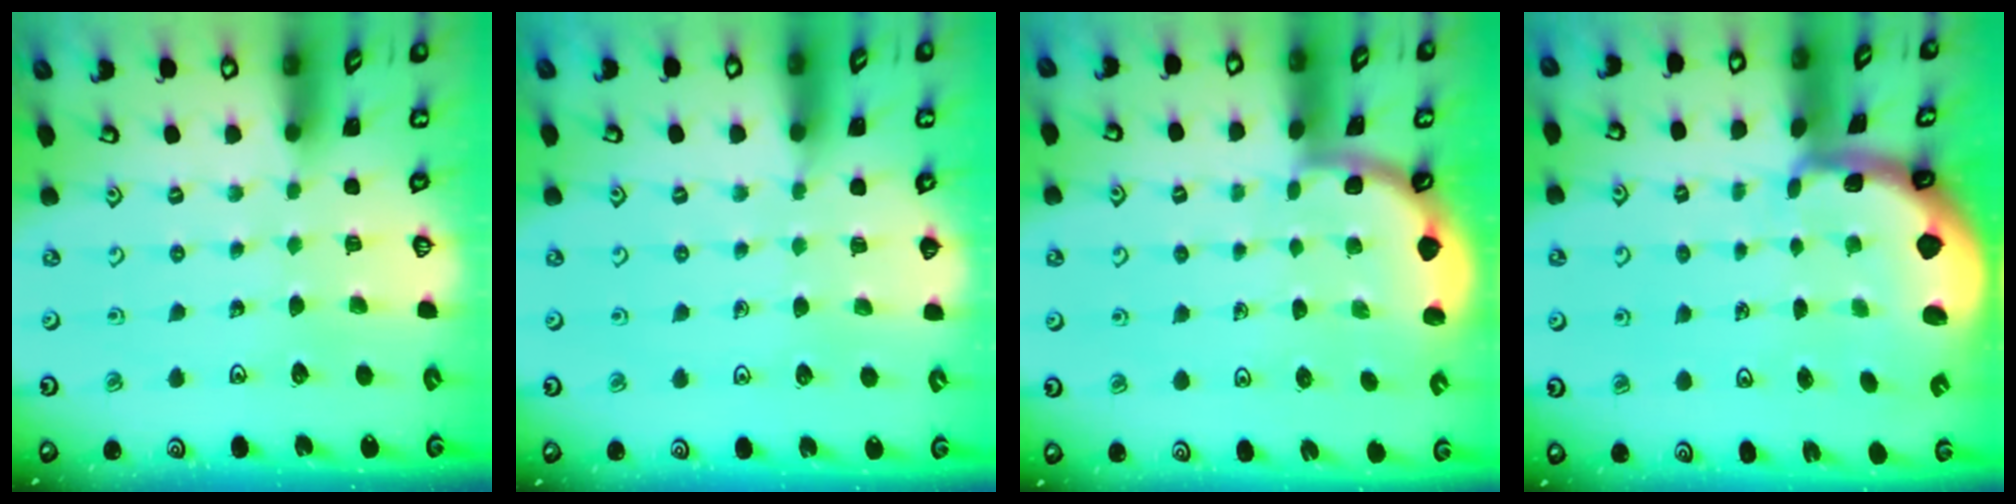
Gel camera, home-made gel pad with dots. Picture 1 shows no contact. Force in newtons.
{"total": 3.1, "press": 3.0, "slide": 0.5}
{"total": 1.9, "press": 1.9, "slide": 0.0}
{"total": 1.7, "press": 1.7, "slide": 0.4}